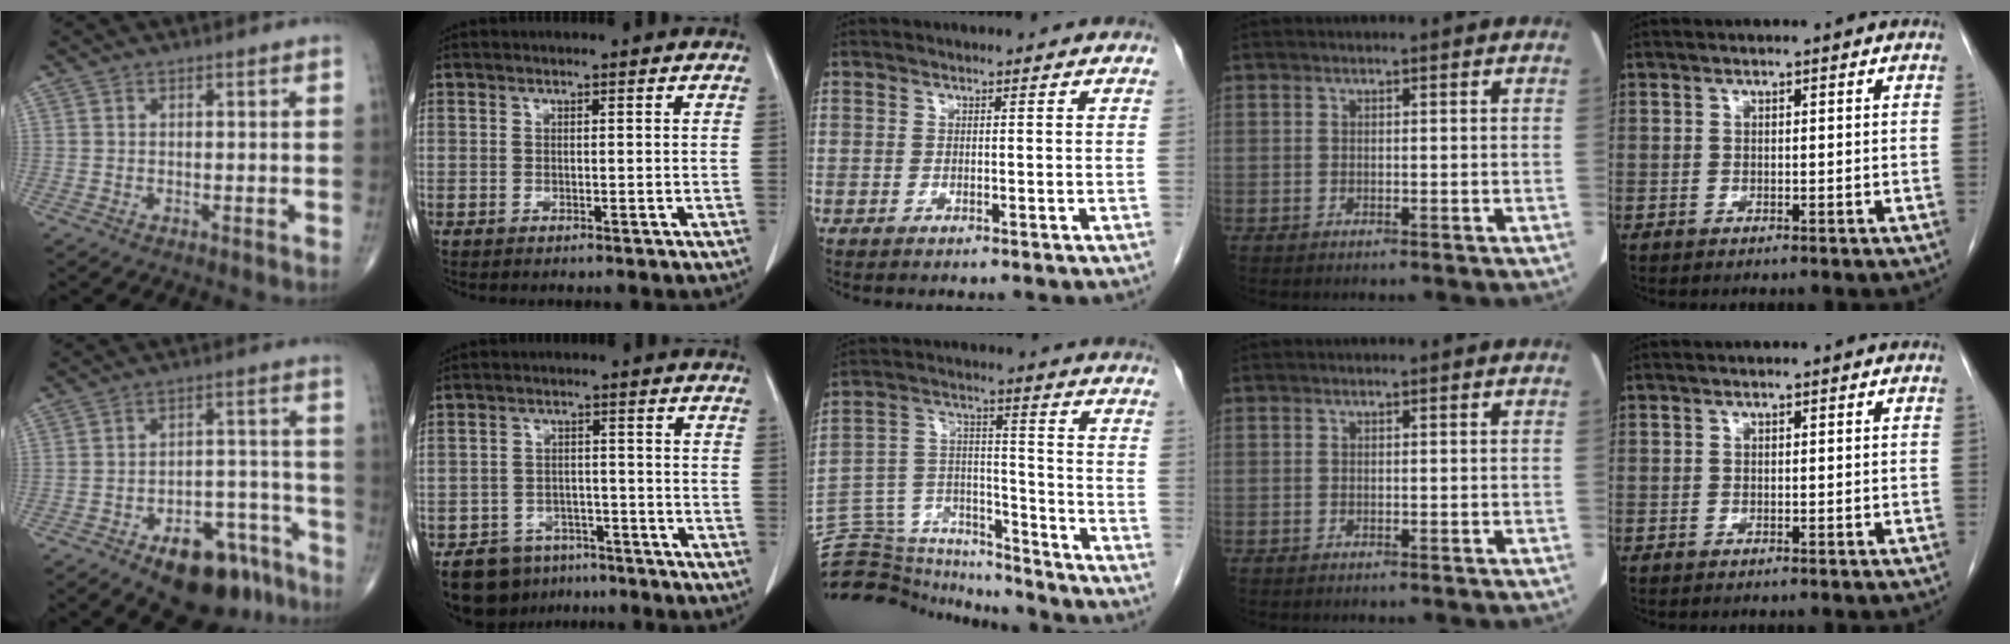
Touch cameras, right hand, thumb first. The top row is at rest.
{"thumb": {"total": 15.5, "force": [-10.2, 7.6, 8.9], "torque": [-0.086, 0.086, -0.145]}, "index": {"total": 8.3, "force": [-6.2, 5.3, 1.7], "torque": [-0.021, 0.014, -0.093]}, "middle": {"total": 19.2, "force": [-18.5, 4.1, 3.6], "torque": [-0.088, 0.040, -0.291]}}